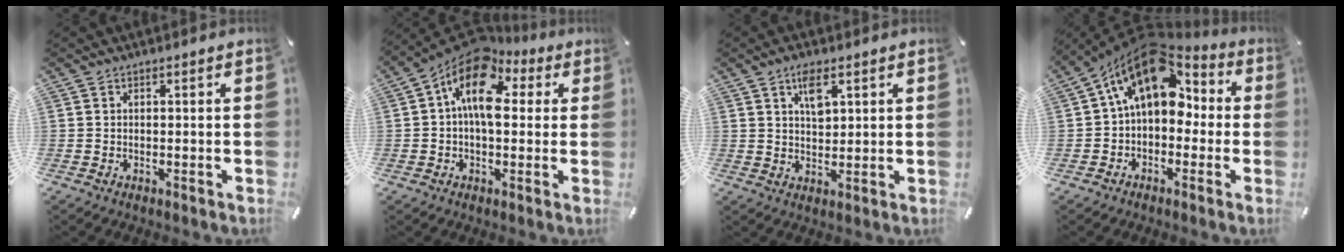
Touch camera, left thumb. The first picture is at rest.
{"total": 13.9, "force": [3.9, 8.2, 10.5], "torque": [-0.188, -0.022, 0.067]}
{"total": 5.3, "force": [2.6, 2.8, 3.7], "torque": [-0.055, -0.004, 0.041]}
{"total": 15.8, "force": [5.2, 10.1, 11.0], "torque": [-0.189, -0.033, 0.084]}